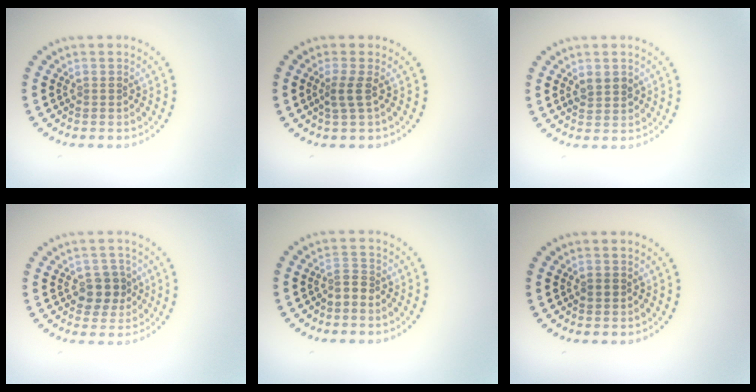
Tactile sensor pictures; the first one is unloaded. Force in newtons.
{"total": 1.9, "press": 1.4, "slide": 1.4}
{"total": 1.7, "press": 1.6, "slide": 0.3}
{"total": 2.8, "press": 2.6, "slide": 1.0}
{"total": 1.6, "press": 1.2, "slide": 1.1}
{"total": 0.8, "press": 0.8, "slide": 0.1}